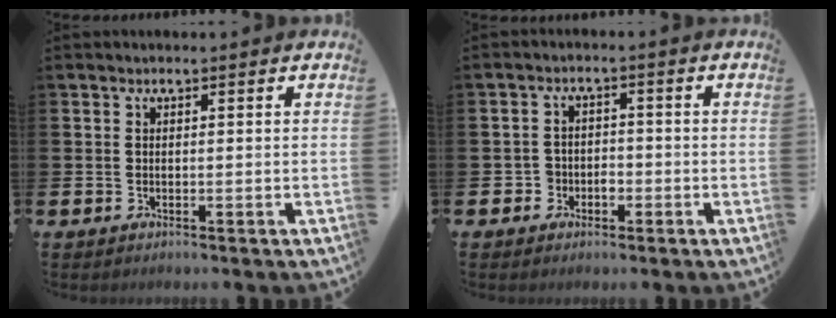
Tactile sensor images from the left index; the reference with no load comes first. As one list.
[{"total": 2.6, "force": [-1.5, 2.0, 0.2], "torque": [-0.020, 0.009, -0.035]}]